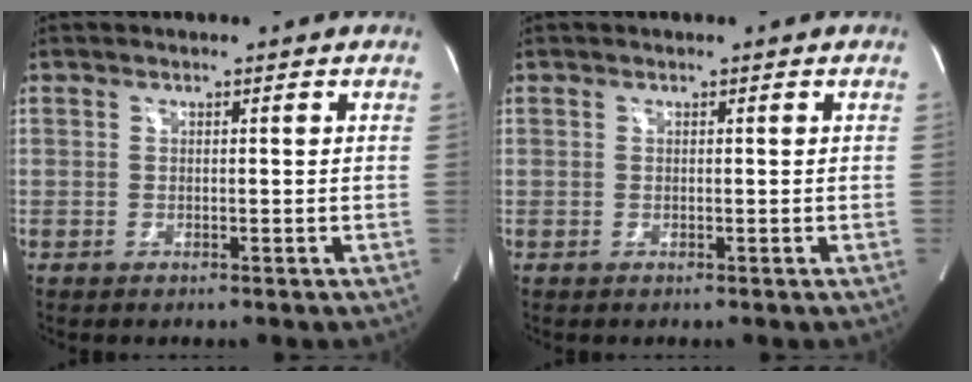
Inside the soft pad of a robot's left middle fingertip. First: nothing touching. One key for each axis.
{"total": 0.0}